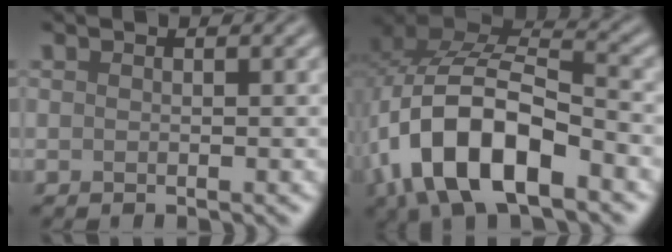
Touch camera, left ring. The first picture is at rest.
{"total": 12.5, "force": [-4.8, 6.2, 9.7], "torque": [-0.186, 0.004, -0.088]}